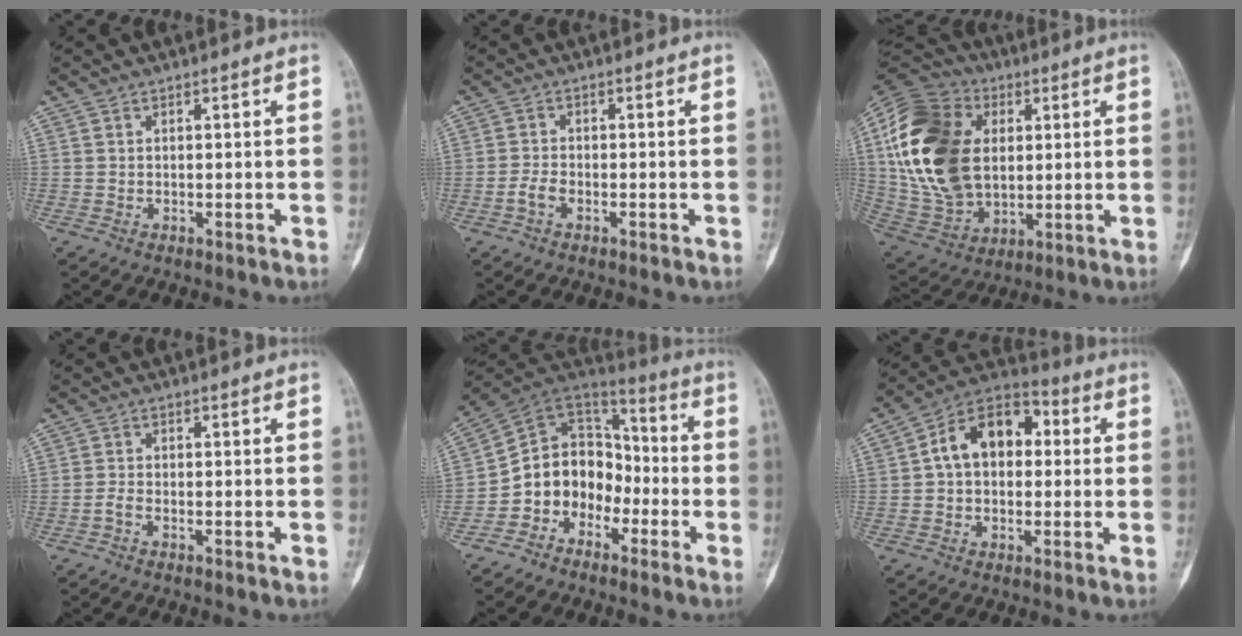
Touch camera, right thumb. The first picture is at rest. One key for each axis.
{"total": 2.3, "fx": -1.2, "fy": 1.1, "fz": 1.6, "tx": -0.036, "ty": 0.009, "tz": -0.025}
{"total": 25.4, "fx": 4.1, "fy": 17.4, "fz": 18.1, "tx": -0.357, "ty": -0.007, "tz": 0.081}
{"total": 1.3, "fx": -0.8, "fy": 0.2, "fz": 0.9, "tx": -0.024, "ty": 0.000, "tz": -0.020}
{"total": 12.8, "fx": -5.1, "fy": 10.4, "fz": 5.5, "tx": -0.050, "ty": 0.094, "tz": -0.104}
{"total": 13.2, "fx": 1.7, "fy": 8.9, "fz": 9.6, "tx": -0.128, "ty": 0.037, "tz": 0.014}